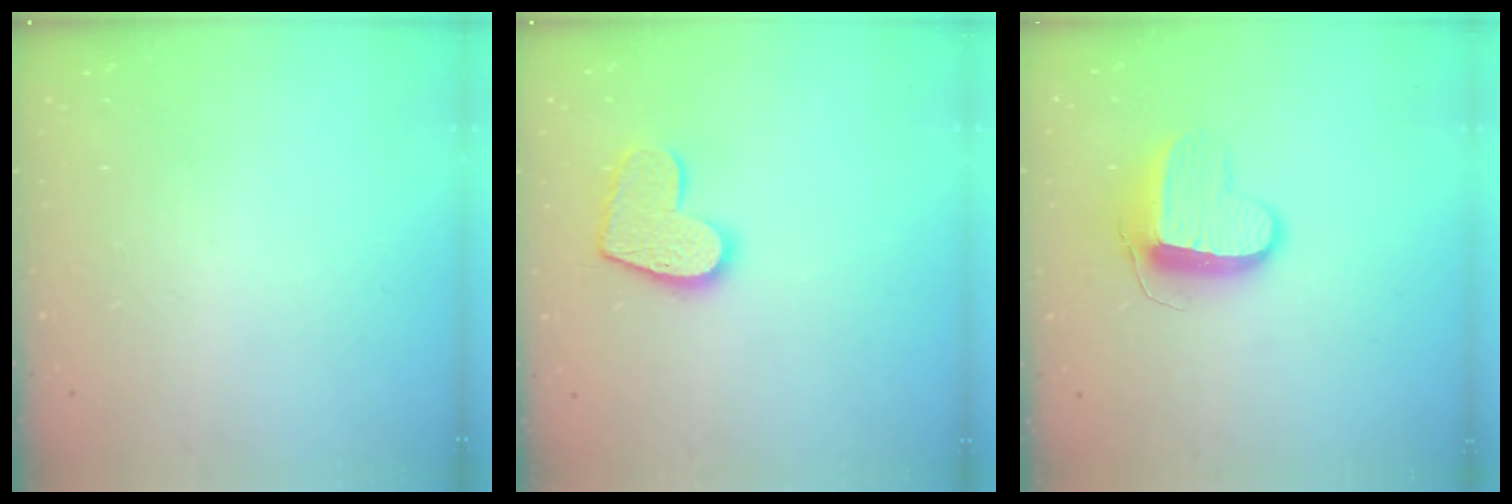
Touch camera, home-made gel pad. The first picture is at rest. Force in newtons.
{"total": 12.1, "press": 12.0, "slide": 0.8}
{"total": 10.3, "press": 10.3, "slide": 0.4}